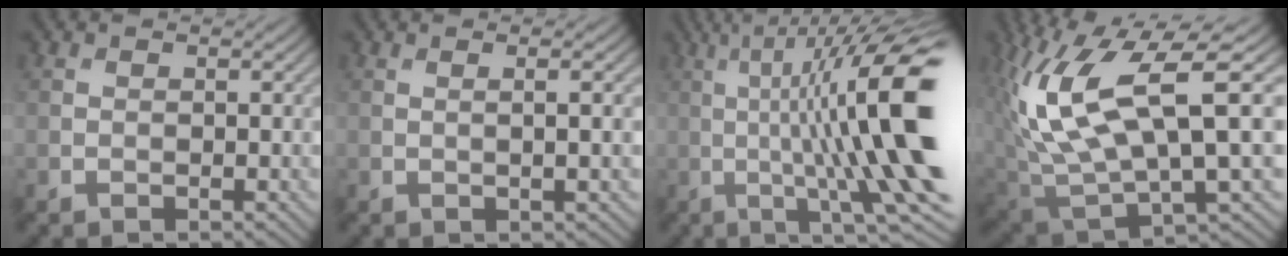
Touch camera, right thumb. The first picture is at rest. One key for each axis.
{"total": 3.2, "fx": 0.3, "fy": 0.6, "fz": 3.2, "tx": -0.043, "ty": 0.011, "tz": 0.001}
{"total": 18.8, "fx": 0.6, "fy": 4.3, "fz": 18.3, "tx": -0.266, "ty": 0.028, "tz": 0.021}
{"total": 16.6, "fx": 3.6, "fy": 6.6, "fz": 14.9, "tx": -0.323, "ty": -0.012, "tz": 0.076}